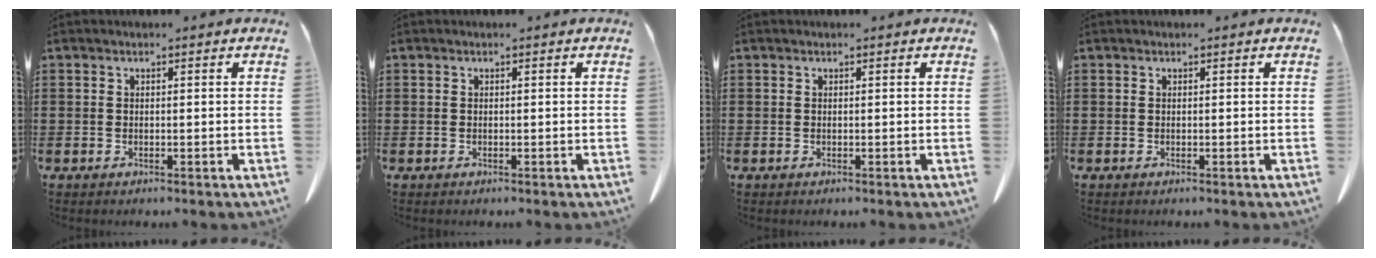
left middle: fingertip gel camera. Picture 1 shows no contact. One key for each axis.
{"total": 0.0}
{"total": 0.0}
{"total": 0.0}